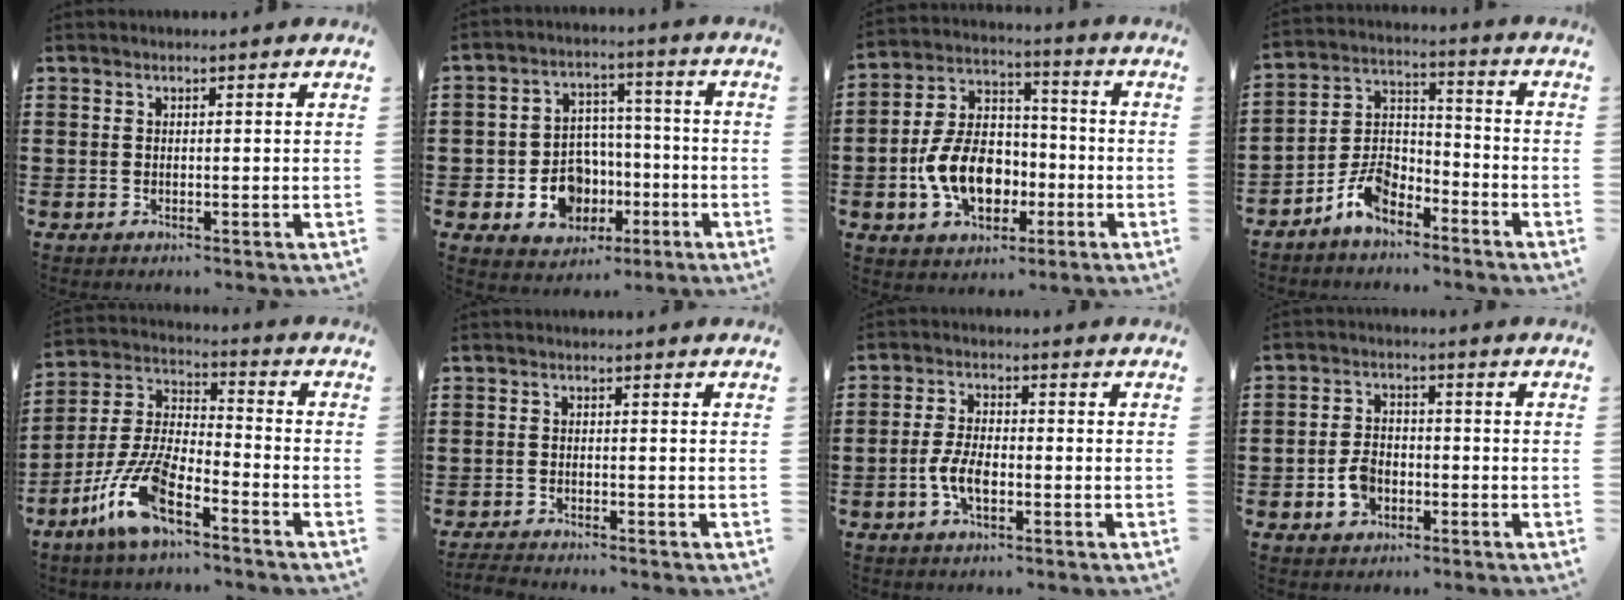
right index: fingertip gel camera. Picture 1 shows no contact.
{"total": 8.0, "force": [-2.5, 6.8, 3.3], "torque": [-0.070, 0.018, -0.037]}
{"total": 11.6, "force": [-2.9, 8.0, 7.9], "torque": [-0.165, 0.011, -0.054]}
{"total": 7.4, "force": [-5.6, 3.6, 3.4], "torque": [-0.084, 0.011, -0.111]}
{"total": 10.6, "force": [-7.2, 2.7, 7.2], "torque": [-0.182, -0.008, -0.145]}
{"total": 1.8, "force": [-1.8, 0.0, 0.1], "torque": [-0.005, 0.000, -0.038]}
{"total": 4.9, "force": [-1.6, 2.3, 4.0], "torque": [-0.097, -0.003, -0.035]}
{"total": 4.1, "force": [-1.7, 2.9, 2.3], "torque": [-0.054, 0.002, -0.033]}